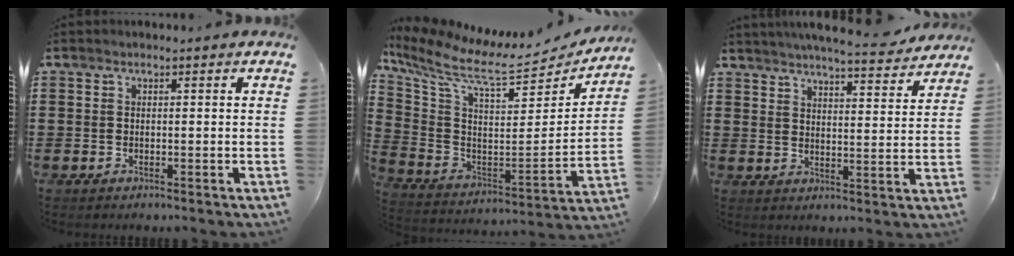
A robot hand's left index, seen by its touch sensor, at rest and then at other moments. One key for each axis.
{"total": 8.6, "fx": 7.2, "fy": 1.4, "fz": 4.6, "tx": -0.124, "ty": -0.066, "tz": 0.115}
{"total": 5.4, "fx": 5.1, "fy": -0.4, "fz": 1.6, "tx": -0.043, "ty": -0.034, "tz": 0.086}